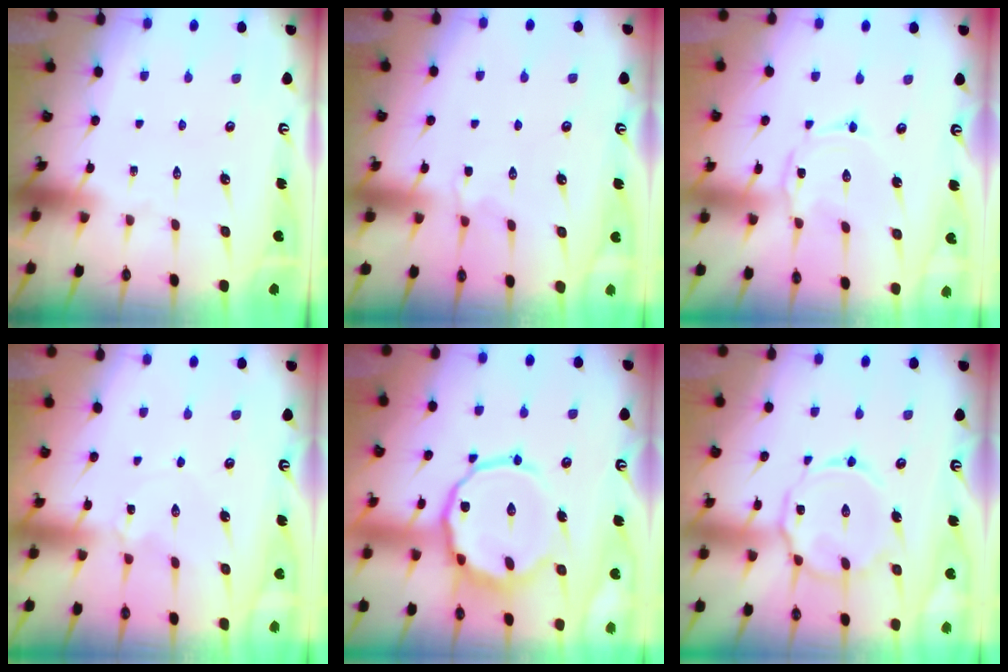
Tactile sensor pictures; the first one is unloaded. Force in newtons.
{"total": 2.2, "press": 1.7, "slide": 1.4}
{"total": 1.3, "press": 1.3, "slide": 0.2}
{"total": 1.2, "press": 1.2, "slide": 0.3}
{"total": 14.2, "press": 14.0, "slide": 2.0}
{"total": 11.8, "press": 11.7, "slide": 1.1}